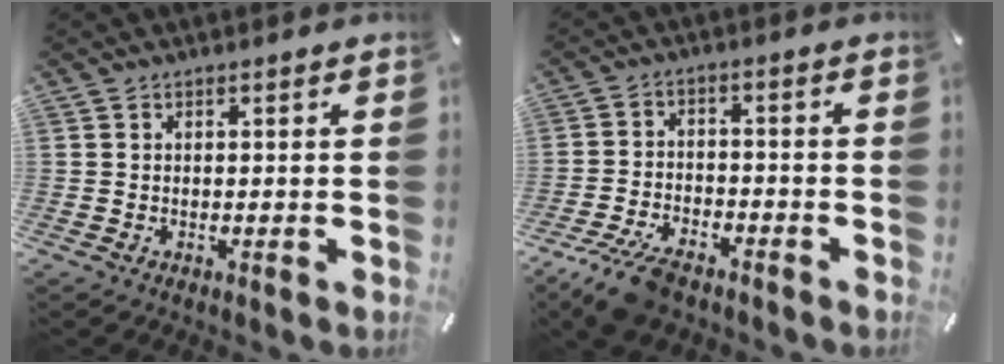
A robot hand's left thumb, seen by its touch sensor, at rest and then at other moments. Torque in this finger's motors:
{"motor_torque": [-0.23, 0.44, 0.59, 0.53, 0.21]}